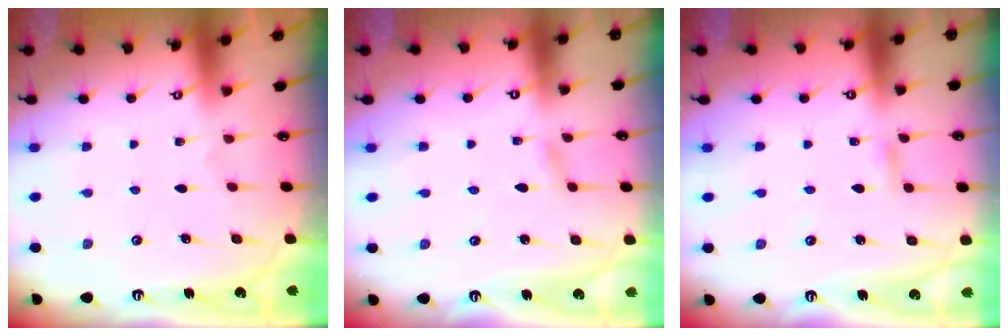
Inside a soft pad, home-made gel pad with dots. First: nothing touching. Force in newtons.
{"total": 1.1, "press": 1.1, "slide": 0.1}
{"total": 2.3, "press": 2.3, "slide": 0.2}